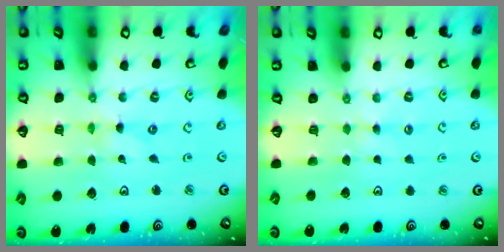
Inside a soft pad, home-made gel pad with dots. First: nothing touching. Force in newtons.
{"total": 2.4, "press": 2.4, "slide": 0.4}